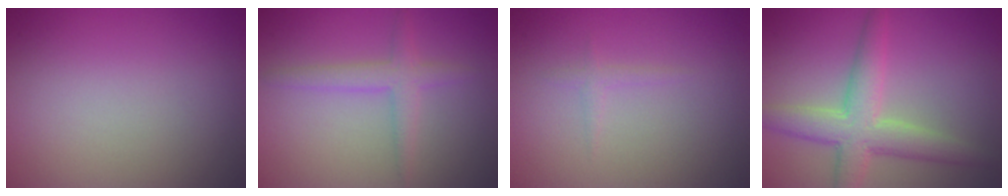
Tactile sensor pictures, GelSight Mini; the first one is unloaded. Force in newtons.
{"total": 2.3, "press": 2.3, "slide": 0.1}
{"total": 0.7, "press": 0.7, "slide": 0.0}
{"total": 5.0, "press": 5.0, "slide": 0.3}